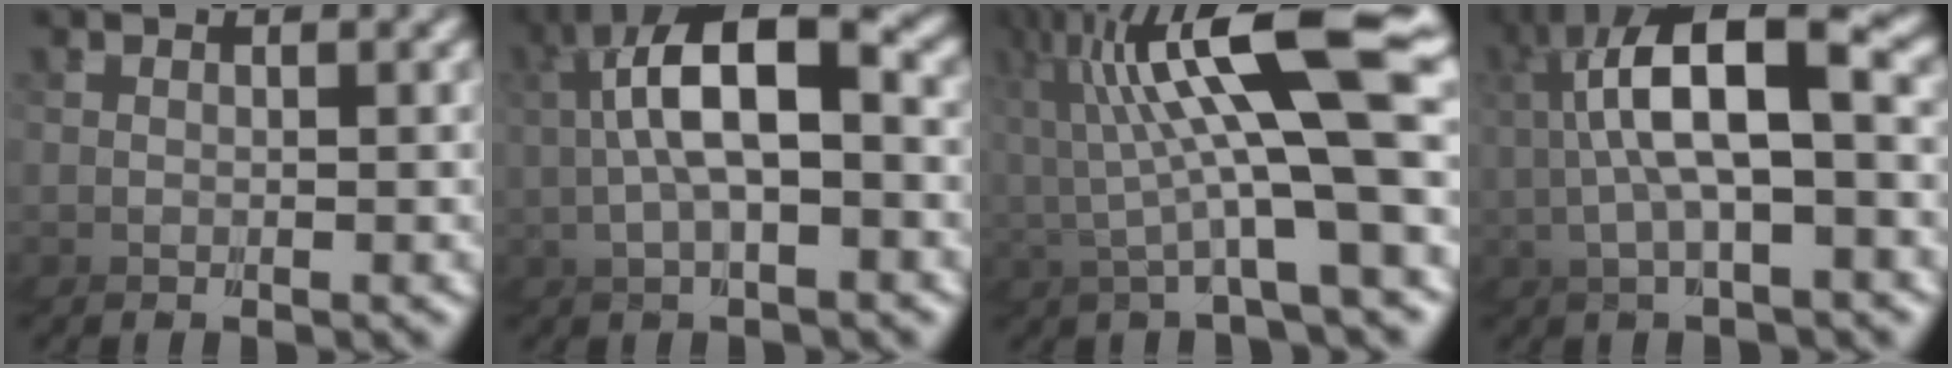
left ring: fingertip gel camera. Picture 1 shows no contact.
{"total": 5.8, "force": [1.7, 2.3, 5.0], "torque": [-0.105, 0.023, 0.015]}
{"total": 7.2, "force": [2.1, 1.0, 6.8], "torque": [-0.127, 0.032, 0.031]}
{"total": 7.0, "force": [2.2, 2.6, 6.1], "torque": [-0.118, 0.032, 0.021]}